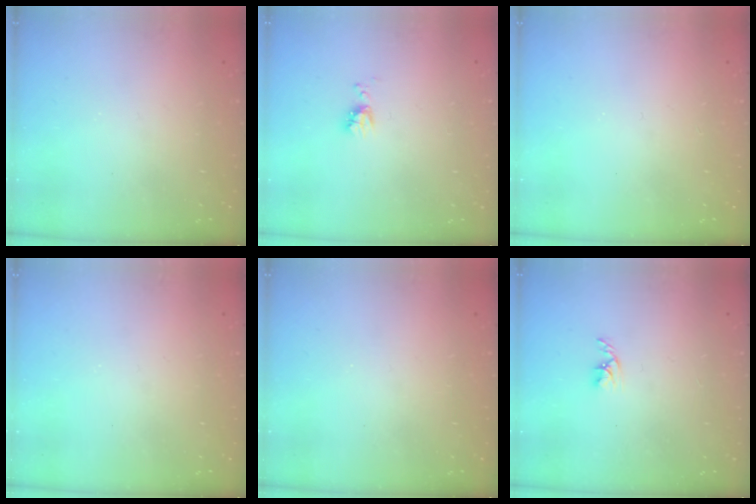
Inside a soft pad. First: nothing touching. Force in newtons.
{"total": 4.9, "press": 4.8, "slide": 0.8}
{"total": 0.0}
{"total": 0.0}
{"total": 0.0}
{"total": 2.7, "press": 2.7, "slide": 0.5}